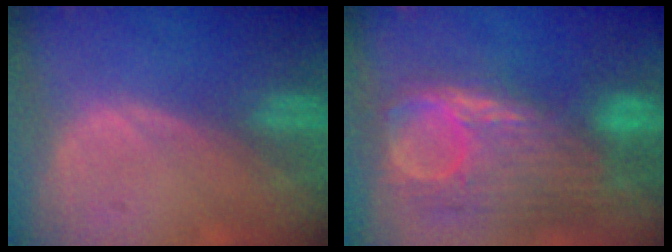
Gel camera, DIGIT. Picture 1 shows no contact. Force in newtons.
{"total": 12.2, "press": 10.4, "slide": 6.3}